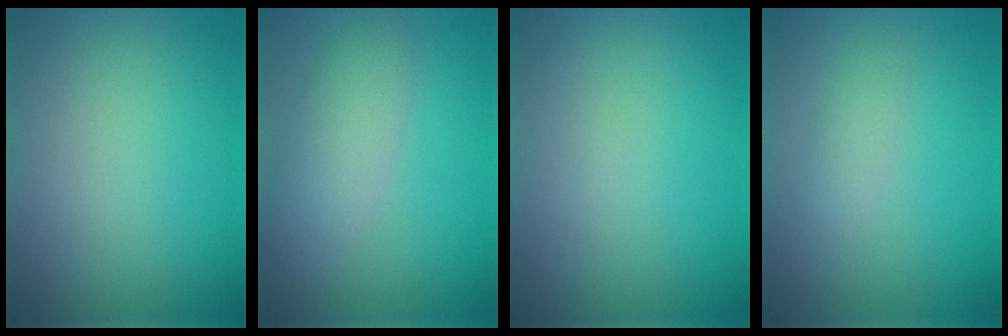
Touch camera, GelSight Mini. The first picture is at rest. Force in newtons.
{"total": 3.5, "press": 3.5, "slide": 0.2}
{"total": 0.0}
{"total": 1.4, "press": 1.4, "slide": 0.1}